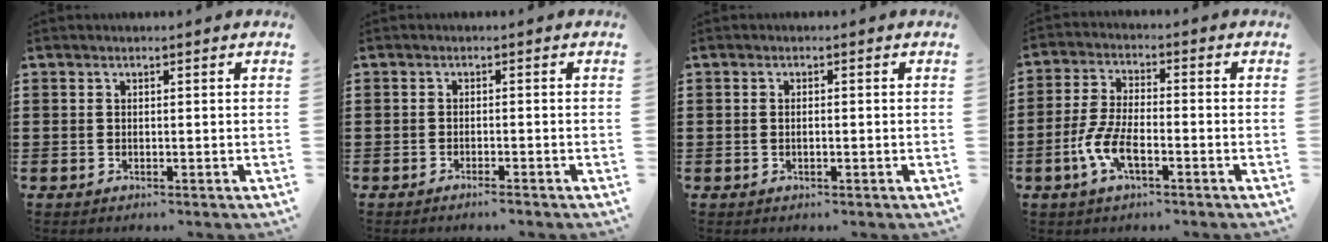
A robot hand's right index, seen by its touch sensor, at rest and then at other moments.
{"total": 1.3, "force": [-1.2, -0.1, 0.5], "torque": [-0.009, -0.001, -0.023]}
{"total": 0.9, "force": [-0.2, 0.2, 0.9], "torque": [-0.017, -0.003, -0.003]}
{"total": 6.5, "force": [-2.9, 2.1, 5.4], "torque": [-0.132, -0.013, -0.059]}